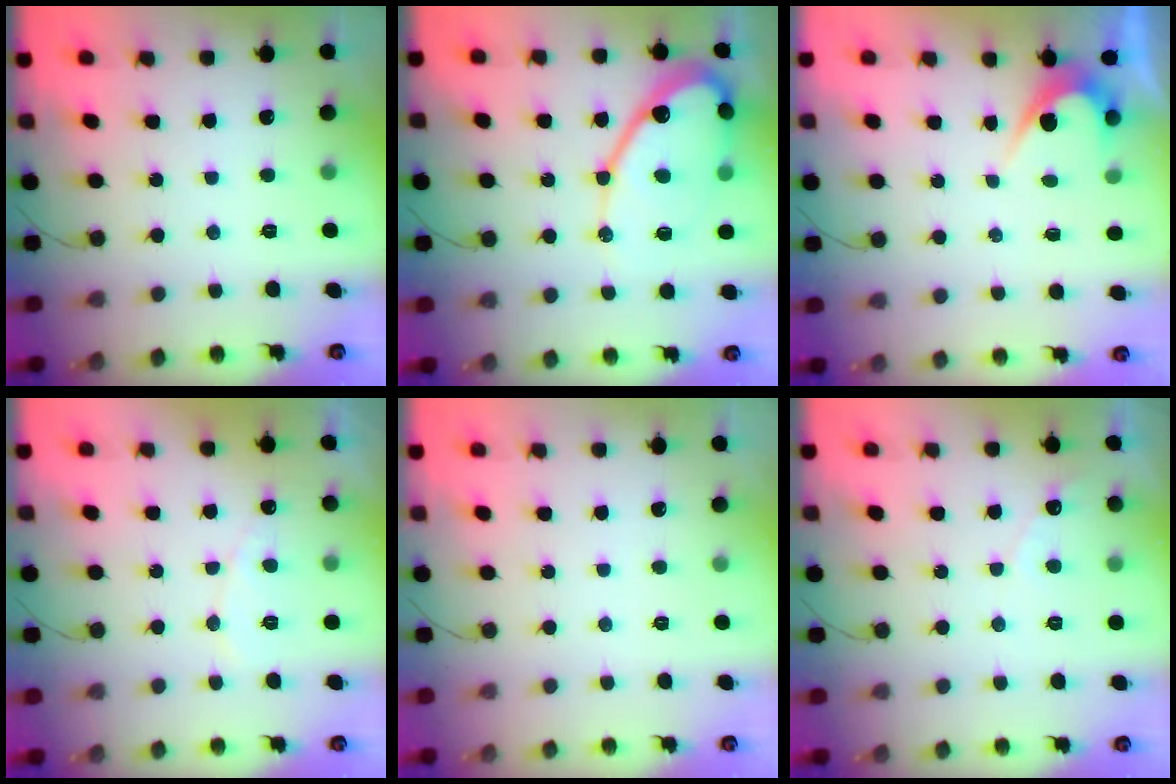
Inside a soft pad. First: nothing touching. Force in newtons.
{"total": 15.5, "press": 15.4, "slide": 1.5}
{"total": 3.9, "press": 3.9, "slide": 0.3}
{"total": 5.3, "press": 5.3, "slide": 0.1}
{"total": 0.0}
{"total": 2.5, "press": 2.5, "slide": 0.1}